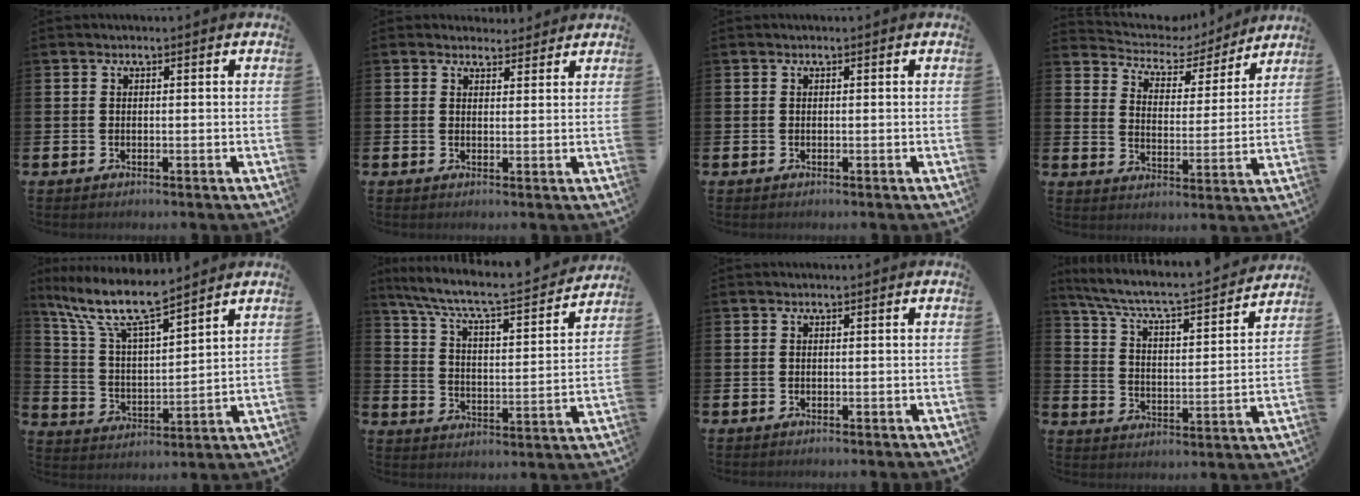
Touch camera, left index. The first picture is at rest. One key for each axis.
{"total": 2.5, "fx": 2.3, "fy": 0.8, "fz": -0.1, "tx": 0.009, "ty": -0.010, "tz": 0.040}
{"total": 0.0}
{"total": 5.7, "fx": 5.2, "fy": 2.2, "fz": 0.6, "tx": -0.047, "ty": -0.040, "tz": 0.086}
{"total": 10.0, "fx": 8.6, "fy": 1.5, "fz": 4.8, "tx": -0.129, "ty": -0.043, "tz": 0.151}
{"total": 7.4, "fx": 6.7, "fy": 1.0, "fz": 3.1, "tx": -0.096, "ty": -0.051, "tz": 0.108}
{"total": 0.0}
{"total": 6.6, "fx": 6.0, "fy": 0.7, "fz": 2.5, "tx": -0.084, "ty": -0.049, "tz": 0.096}